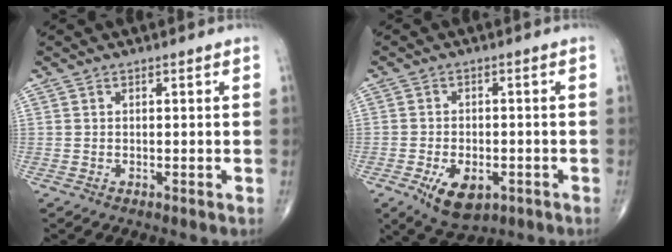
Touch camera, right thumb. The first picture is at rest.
{"total": 8.0, "force": [-3.3, 4.6, 5.6], "torque": [-0.083, 0.006, -0.044]}